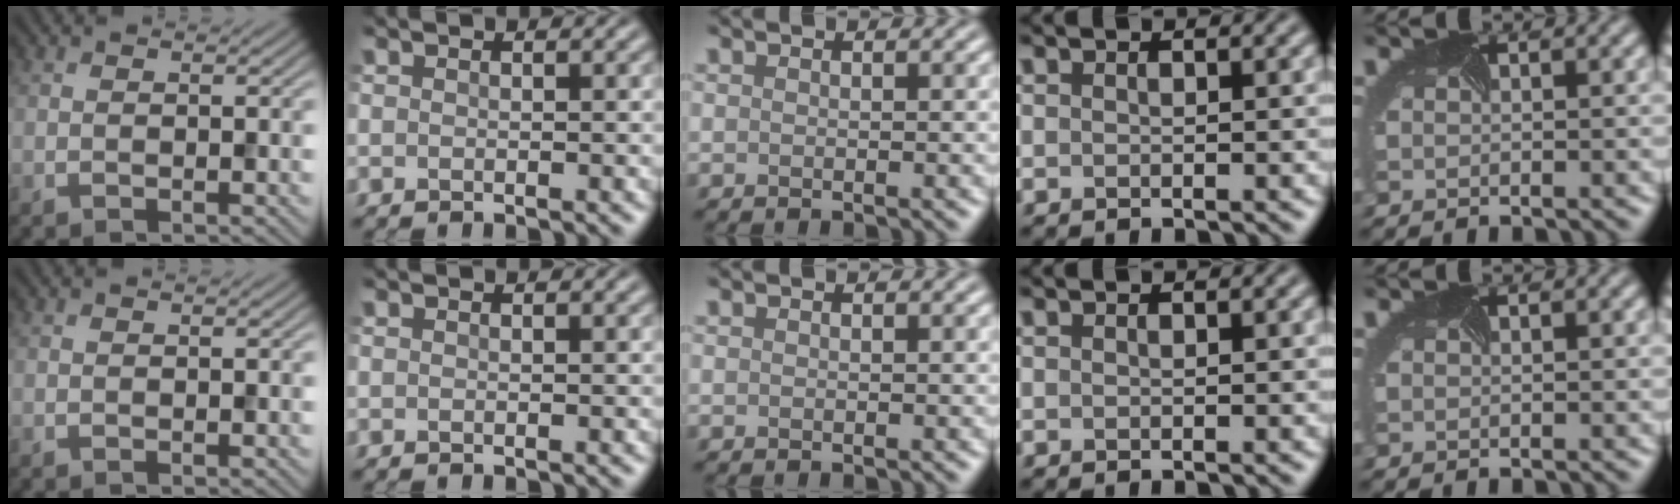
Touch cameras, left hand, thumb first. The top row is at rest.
{}